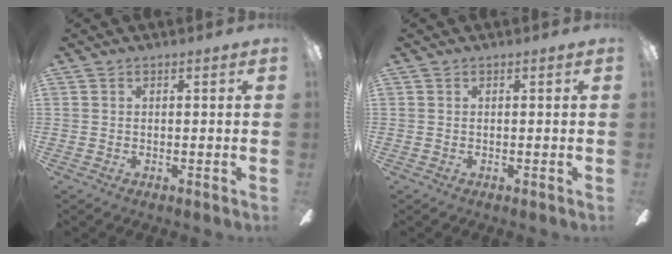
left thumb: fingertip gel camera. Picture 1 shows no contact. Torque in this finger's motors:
{"motor_torque": [-0.01, -0.01, 0.31, -0.29, 0.00]}